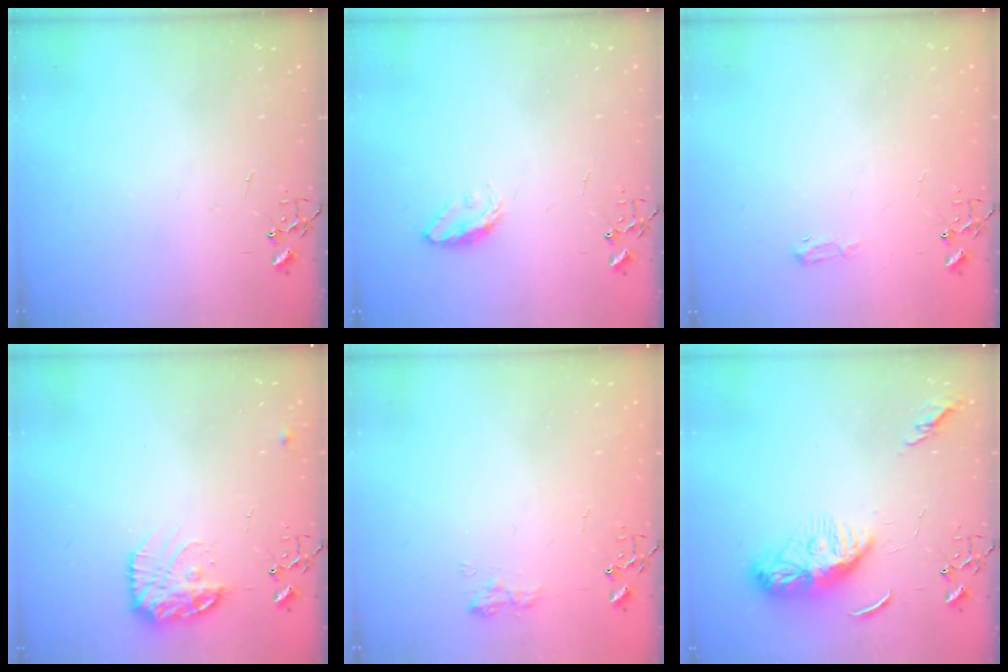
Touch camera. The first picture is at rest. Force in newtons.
{"total": 5.9, "press": 5.8, "slide": 0.7}
{"total": 6.3, "press": 6.3, "slide": 0.8}
{"total": 15.5, "press": 15.5, "slide": 1.1}
{"total": 8.4, "press": 8.3, "slide": 0.6}
{"total": 10.5, "press": 10.4, "slide": 1.1}